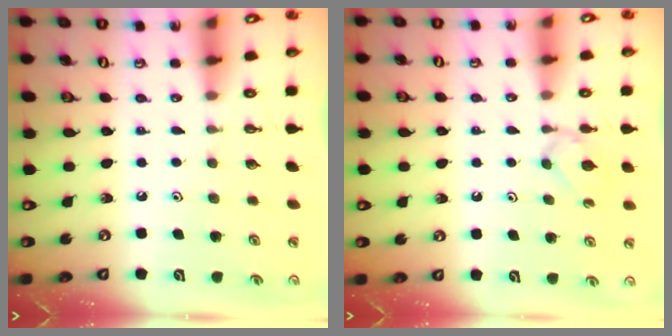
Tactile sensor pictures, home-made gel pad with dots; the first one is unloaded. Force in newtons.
{"total": 3.9, "press": 3.8, "slide": 0.6}